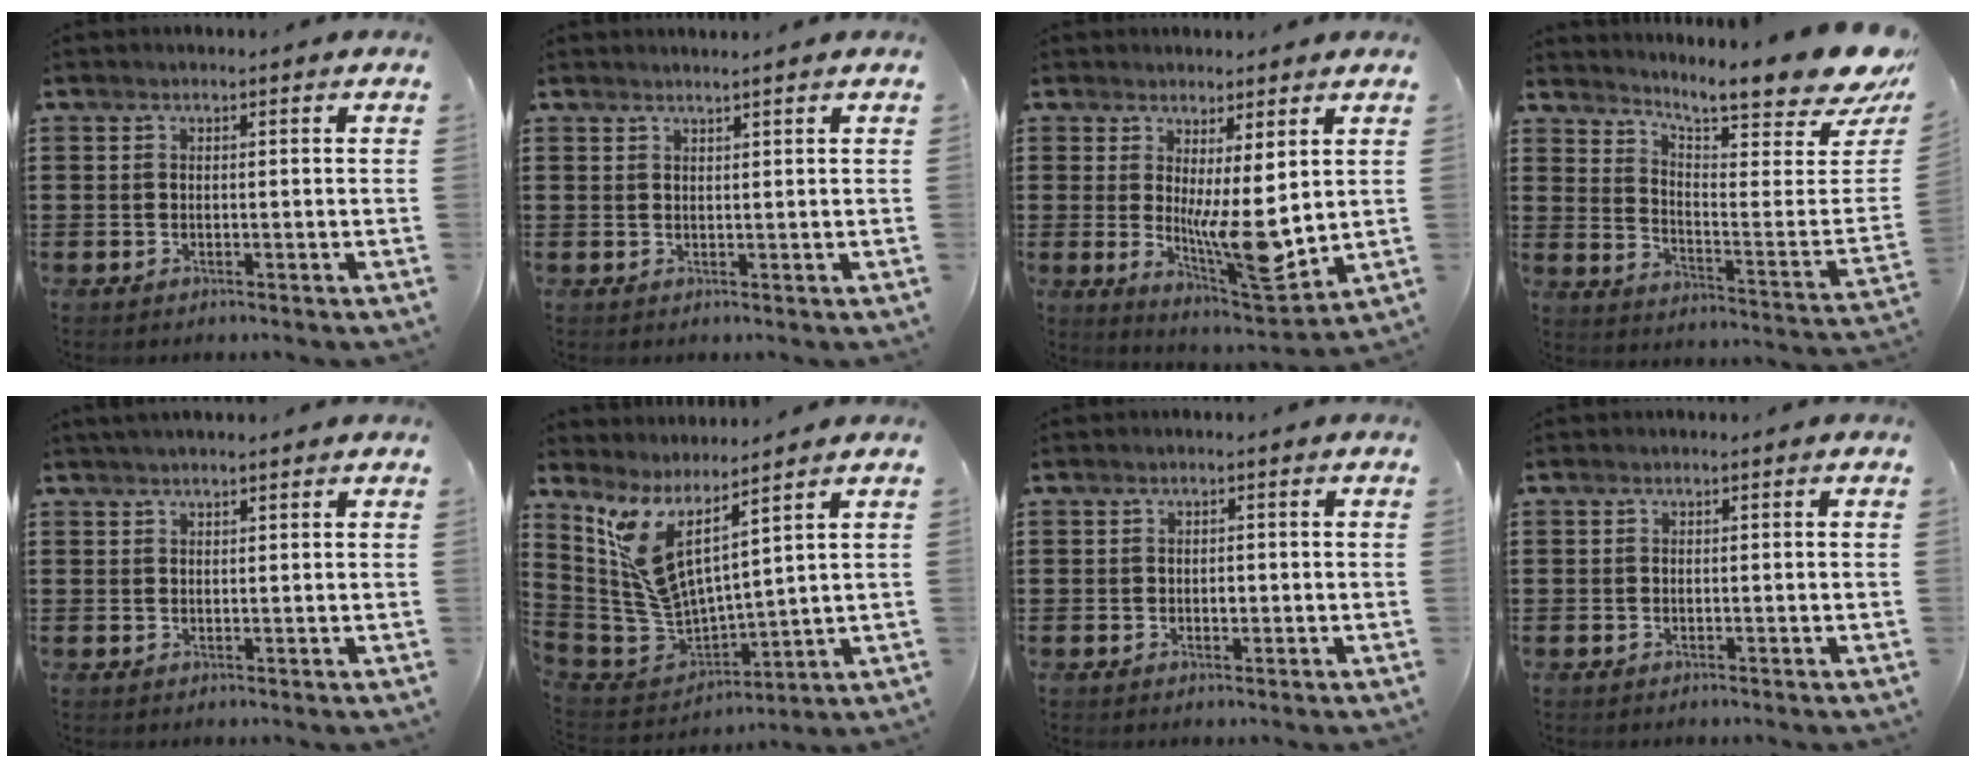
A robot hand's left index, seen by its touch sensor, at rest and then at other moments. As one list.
[{"total": 1.1, "force": [1.0, -0.4, 0.1], "torque": [-0.002, -0.003, 0.020]}, {"total": 8.6, "force": [0.9, 1.8, 8.4], "torque": [-0.147, -0.038, 0.015]}, {"total": 10.2, "force": [8.8, 0.1, 5.1], "torque": [-0.103, -0.079, 0.142]}, {"total": 1.4, "force": [1.4, 0.2, 0.3], "torque": [-0.008, 0.002, 0.026]}, {"total": 8.2, "force": [4.1, 2.7, 6.6], "torque": [-0.177, -0.061, 0.066]}, {"total": 1.1, "force": [0.0, 0.7, 0.8], "torque": [-0.018, 0.004, 0.000]}, {"total": 0.0}]